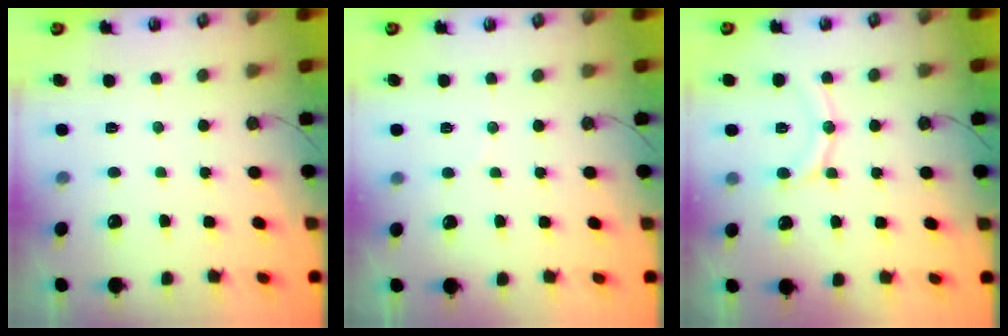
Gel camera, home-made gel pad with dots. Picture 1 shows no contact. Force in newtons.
{"total": 2.8, "press": 2.8, "slide": 0.2}
{"total": 12.2, "press": 12.1, "slide": 1.2}